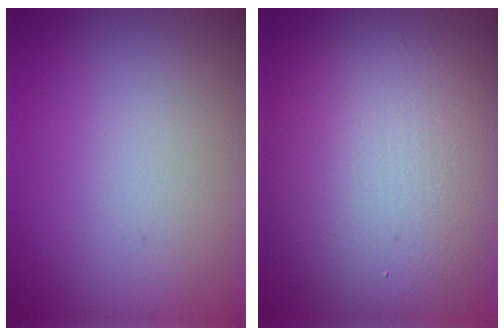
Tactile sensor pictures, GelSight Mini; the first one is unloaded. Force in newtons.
{"total": 12.6, "press": 12.6, "slide": 0.7}